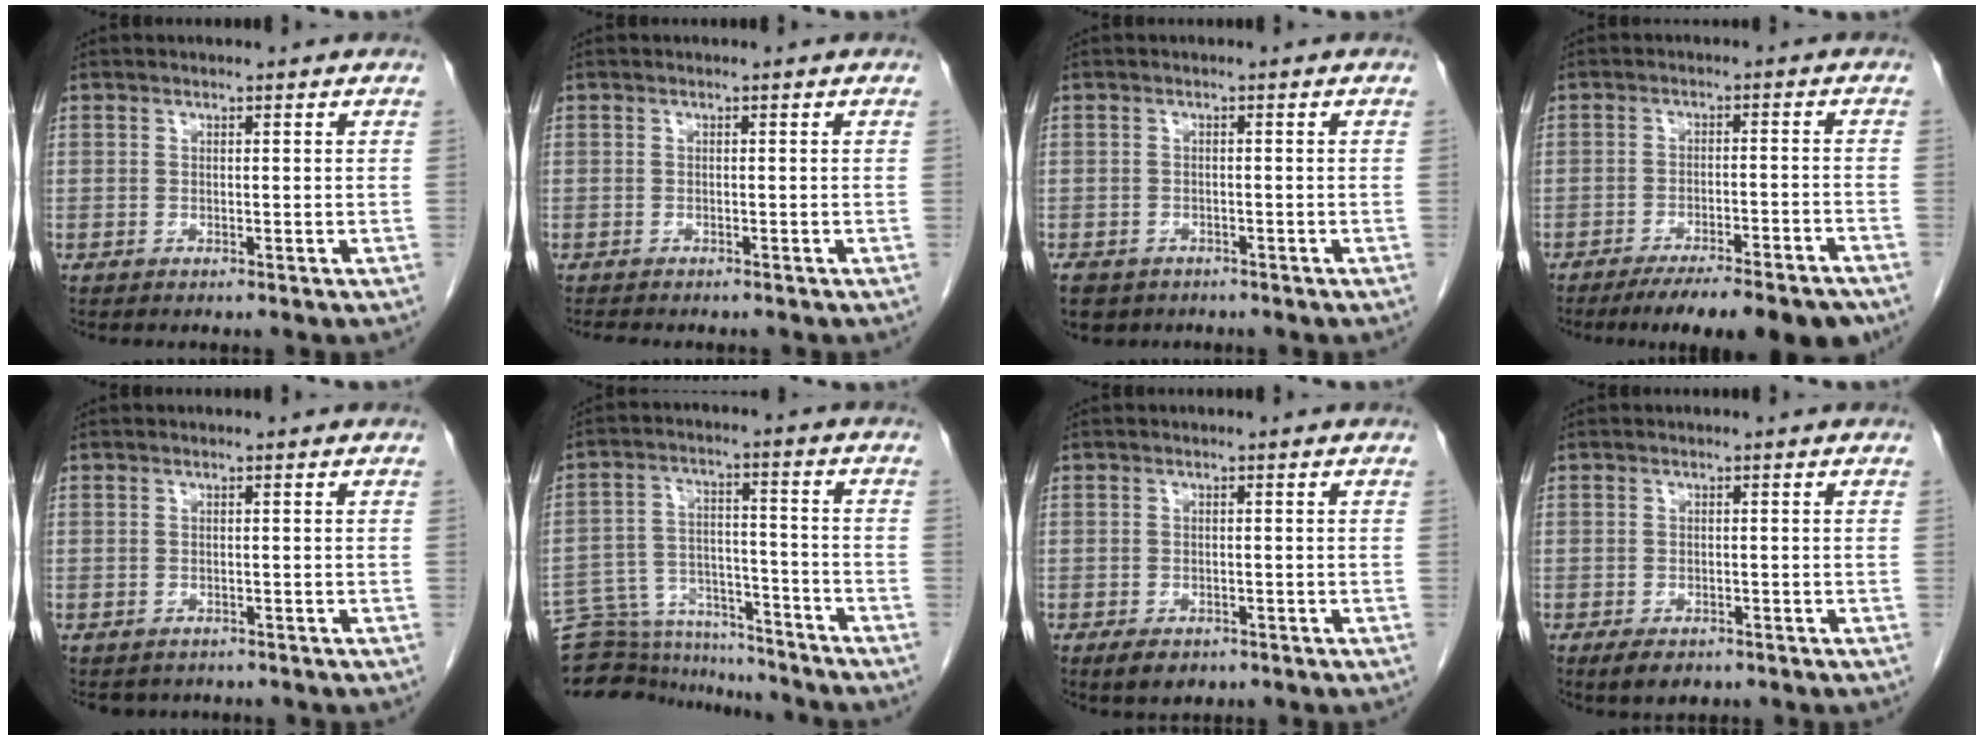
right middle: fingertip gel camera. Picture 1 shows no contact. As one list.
[{"total": 3.0, "force": [-2.6, 0.8, 1.2], "torque": [-0.027, -0.009, -0.032]}, {"total": 6.4, "force": [-4.6, 4.0, 1.9], "torque": [-0.040, -0.003, -0.065]}, {"total": 14.1, "force": [-11.8, 1.7, 7.4], "torque": [-0.076, -0.006, -0.164]}, {"total": 2.5, "force": [-2.1, 1.3, 0.2], "torque": [-0.009, 0.001, -0.028]}, {"total": 16.4, "force": [-15.5, 4.2, 3.4], "torque": [-0.067, 0.034, -0.234]}, {"total": 3.5, "force": [-2.3, 2.0, 1.7], "torque": [-0.028, -0.003, -0.028]}, {"total": 3.3, "force": [-2.3, 1.7, 1.8], "torque": [-0.031, -0.004, -0.028]}]